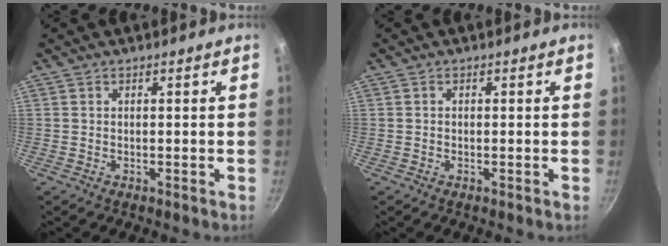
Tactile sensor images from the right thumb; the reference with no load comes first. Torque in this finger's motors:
{"motor_torque": [0.14, 0.17, 0.06, -0.39, 0.05]}